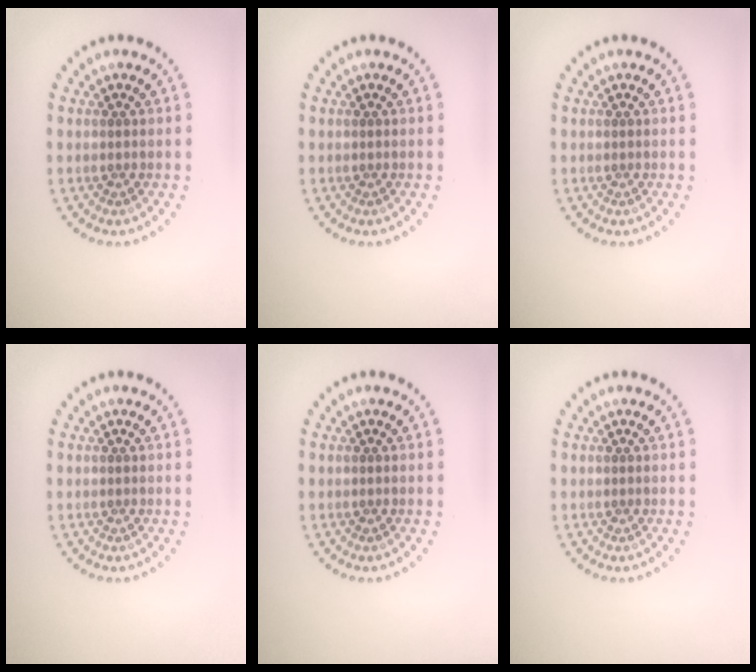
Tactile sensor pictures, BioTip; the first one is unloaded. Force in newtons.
{"total": 0.0}
{"total": 0.0}
{"total": 0.0}
{"total": 0.0}
{"total": 0.0}